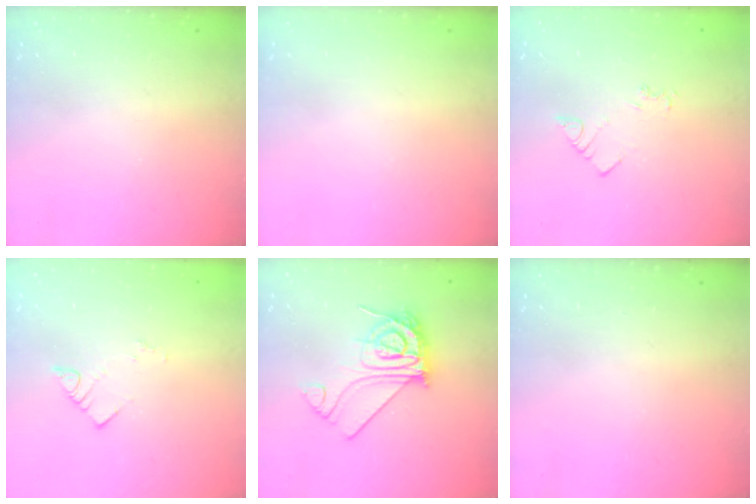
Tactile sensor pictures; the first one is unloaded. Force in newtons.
{"total": 0.0}
{"total": 2.3, "press": 2.3, "slide": 0.3}
{"total": 3.7, "press": 3.7, "slide": 0.5}
{"total": 13.7, "press": 13.6, "slide": 1.2}
{"total": 0.0}